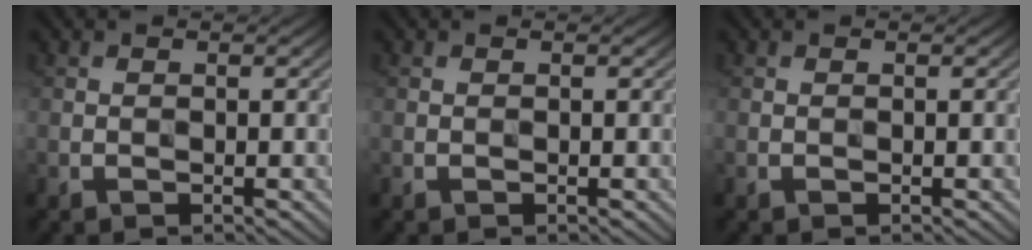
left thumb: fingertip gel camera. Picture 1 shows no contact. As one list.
[{"total": 0.0}, {"total": 0.0}]